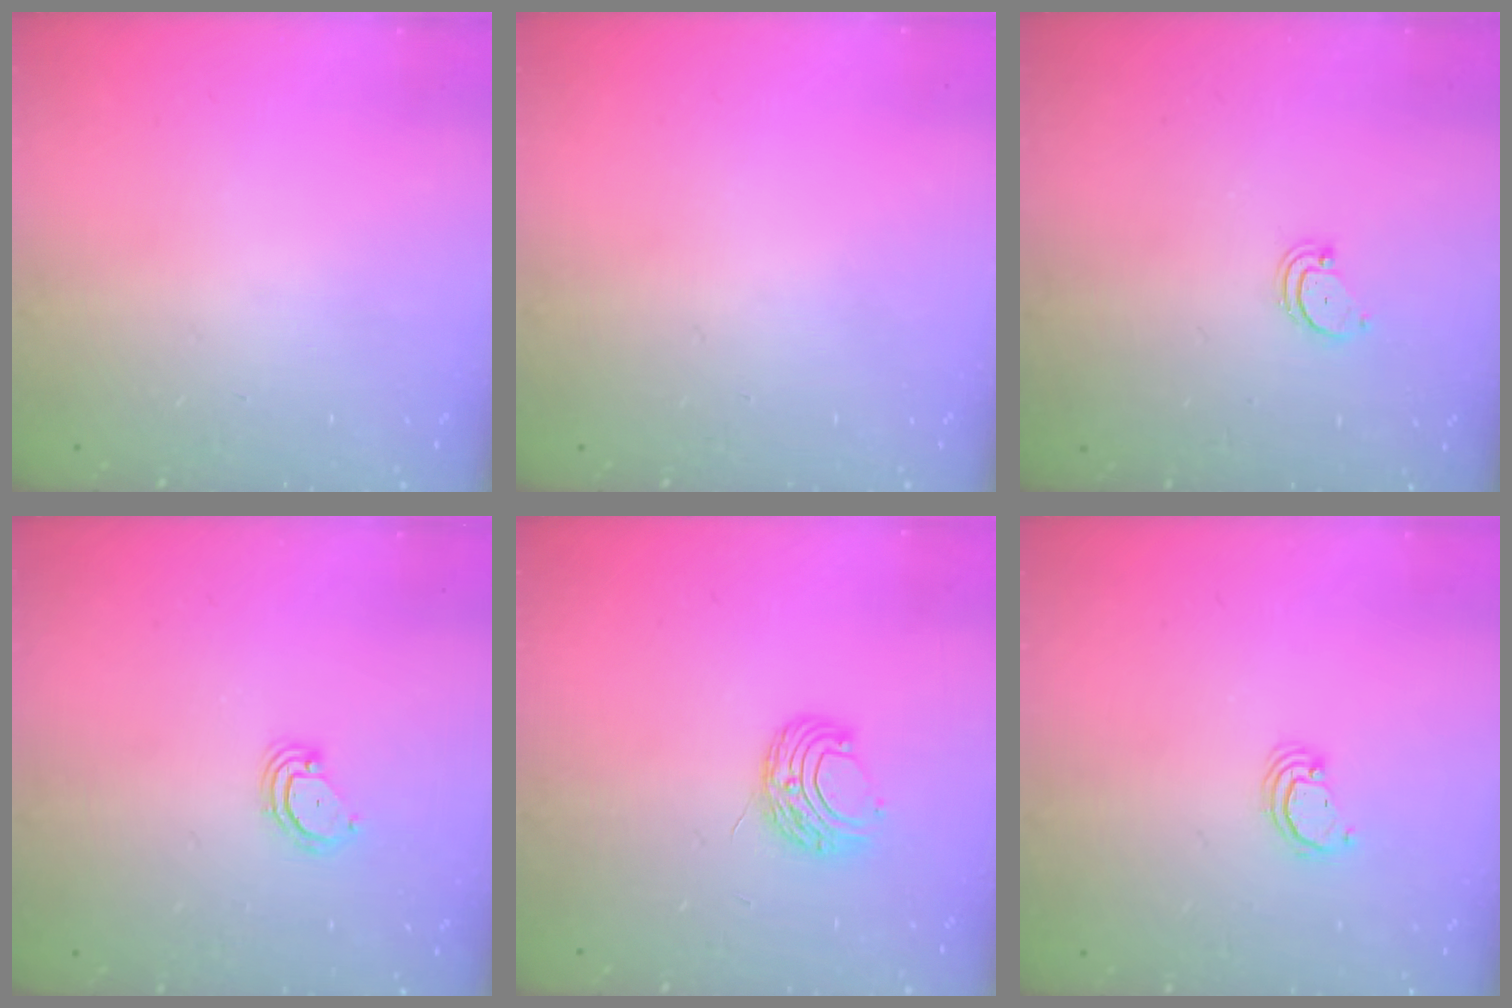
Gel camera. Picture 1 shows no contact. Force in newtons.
{"total": 0.0}
{"total": 1.9, "press": 1.9, "slide": 0.2}
{"total": 3.5, "press": 3.5, "slide": 0.2}
{"total": 7.5, "press": 7.4, "slide": 0.6}
{"total": 2.6, "press": 2.6, "slide": 0.2}